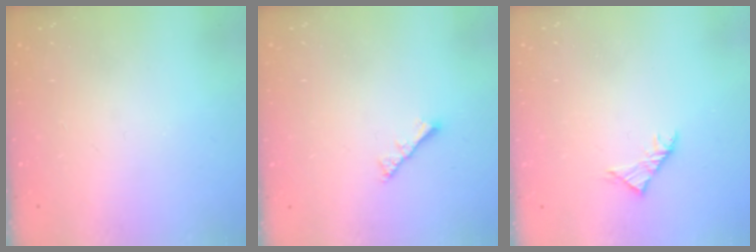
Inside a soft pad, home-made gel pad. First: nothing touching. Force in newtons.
{"total": 2.8, "press": 2.8, "slide": 0.6}
{"total": 2.9, "press": 2.8, "slide": 0.8}